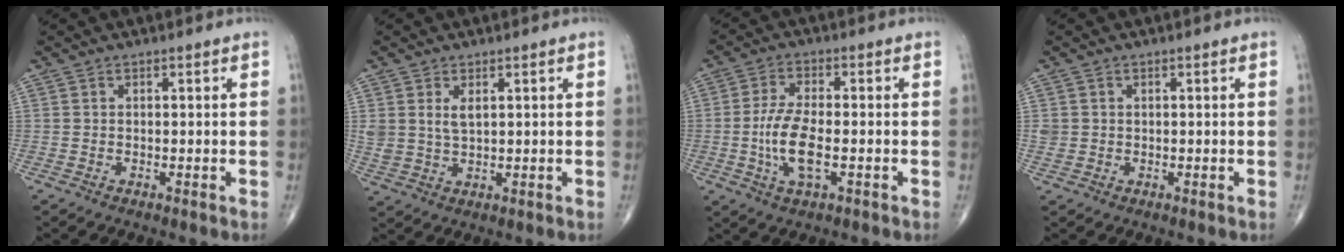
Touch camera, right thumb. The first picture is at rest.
{"total": 4.1, "force": [1.6, 2.2, 3.0], "torque": [-0.058, -0.006, 0.039]}
{"total": 8.5, "force": [-1.7, 3.4, 7.7], "torque": [-0.160, 0.004, -0.034]}
{"total": 1.8, "force": [0.3, 1.7, 0.6], "torque": [-0.003, 0.001, 0.010]}